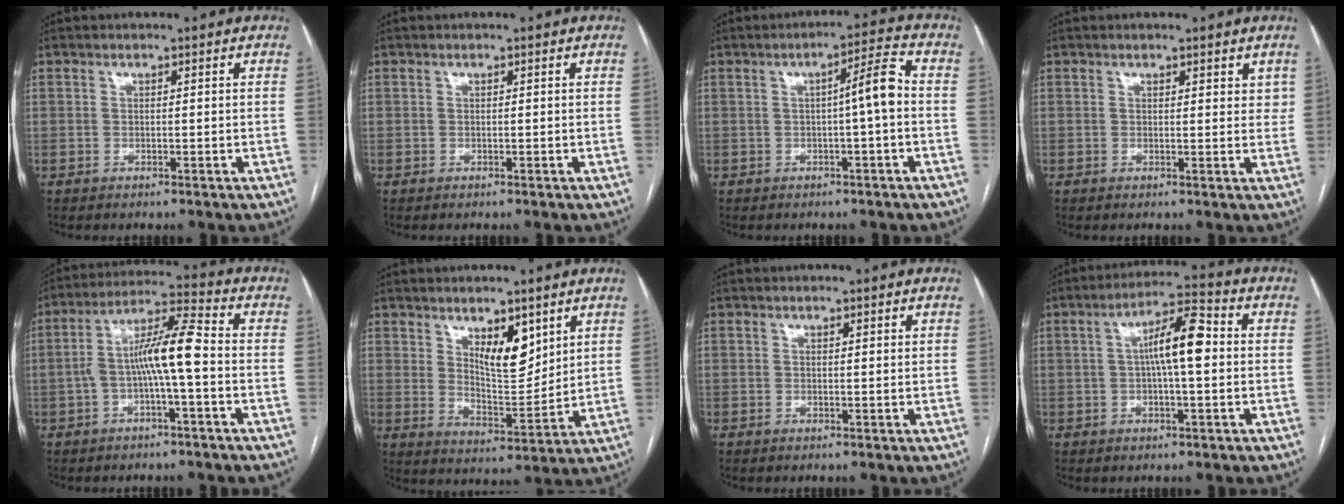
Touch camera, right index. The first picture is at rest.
{"total": 0.0}
{"total": 5.2, "force": [-0.3, -0.1, 5.2], "torque": [-0.076, 0.013, -0.005]}
{"total": 2.4, "force": [1.6, 1.3, 1.3], "torque": [-0.011, -0.002, 0.020]}
{"total": 8.9, "force": [-1.5, 0.7, 8.8], "torque": [-0.164, 0.030, -0.030]}
{"total": 8.1, "force": [4.4, 3.0, 6.1], "torque": [-0.104, -0.011, 0.081]}
{"total": 0.7, "force": [0.4, 0.2, 0.4], "torque": [-0.009, 0.000, 0.005]}
{"total": 8.2, "force": [0.7, 1.4, 8.0], "torque": [-0.142, 0.023, 0.007]}